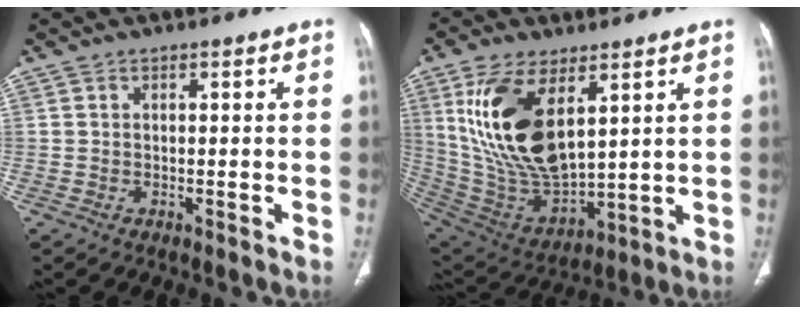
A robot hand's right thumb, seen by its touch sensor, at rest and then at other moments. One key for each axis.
{"total": 19.8, "fx": 7.2, "fy": 9.6, "fz": 15.7, "tx": -0.292, "ty": -0.030, "tz": 0.155}